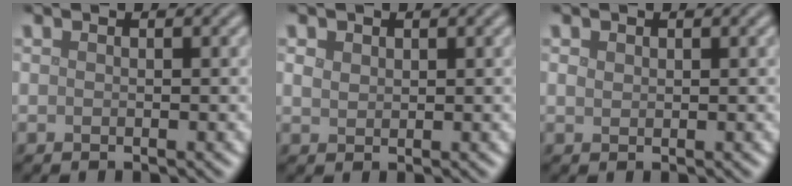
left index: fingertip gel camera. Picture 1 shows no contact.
{"total": 1.1, "force": [0.6, 0.8, 0.4], "torque": [-0.009, 0.001, 0.013]}
{"total": 0.7, "force": [0.4, 0.5, 0.2], "torque": [-0.006, -0.001, 0.007]}